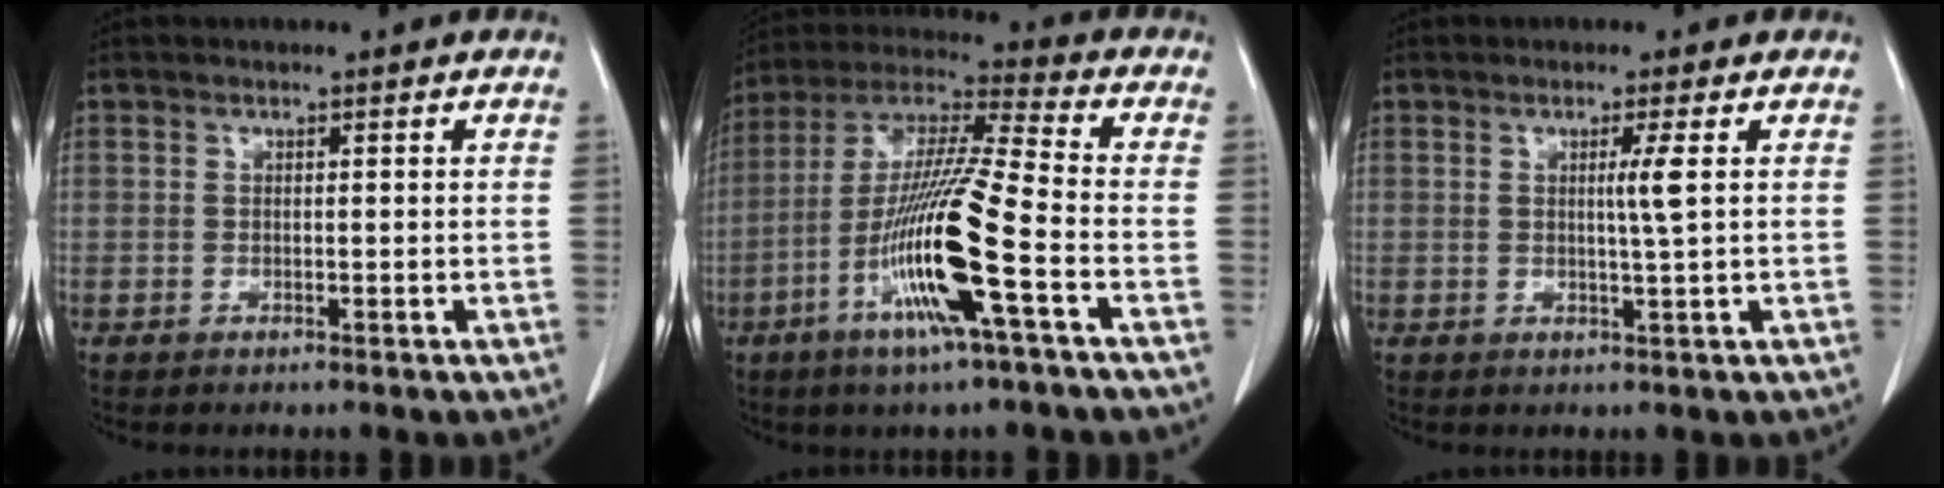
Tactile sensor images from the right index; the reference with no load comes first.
{"total": 16.8, "force": [-6.0, -0.2, 15.7], "torque": [-0.314, -0.014, -0.119]}
{"total": 2.6, "force": [0.5, -0.8, 2.5], "torque": [-0.044, -0.006, 0.009]}